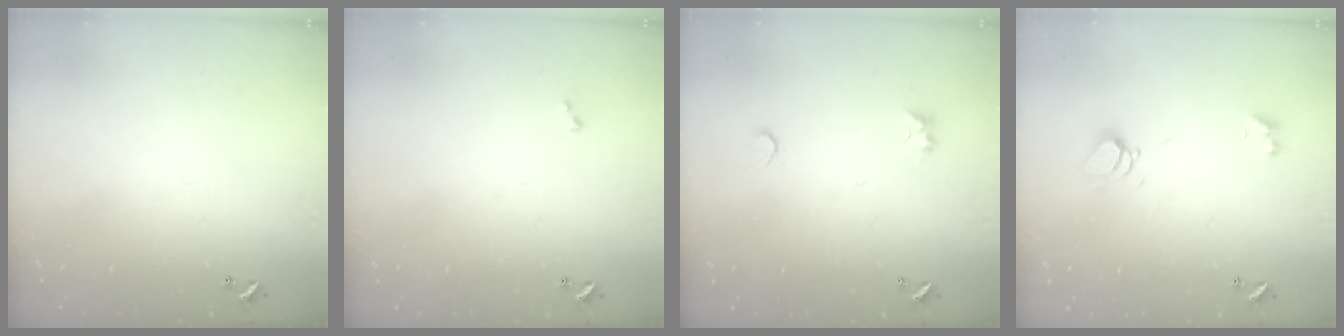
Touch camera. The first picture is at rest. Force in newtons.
{"total": 0.0}
{"total": 1.4, "press": 1.1, "slide": 0.9}
{"total": 5.5, "press": 5.4, "slide": 0.8}